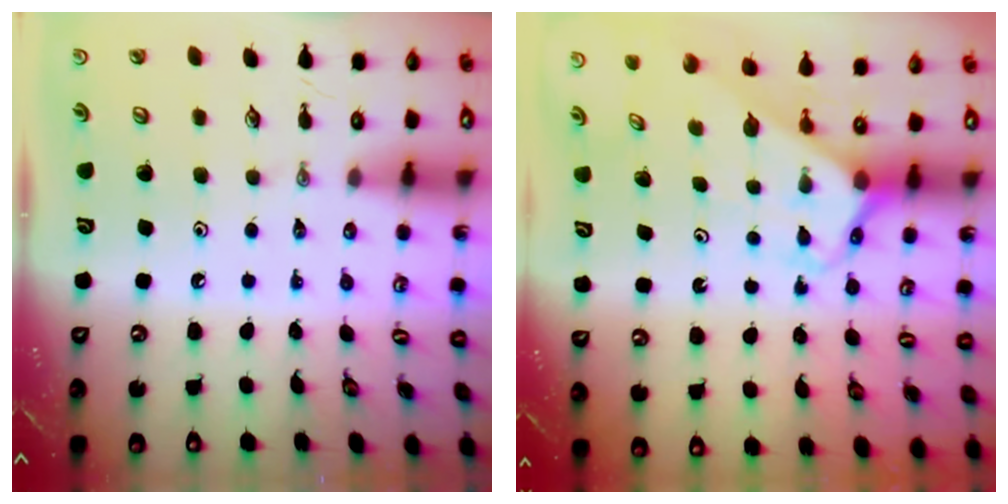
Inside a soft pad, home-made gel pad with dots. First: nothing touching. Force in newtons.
{"total": 2.7, "press": 2.7, "slide": 0.1}